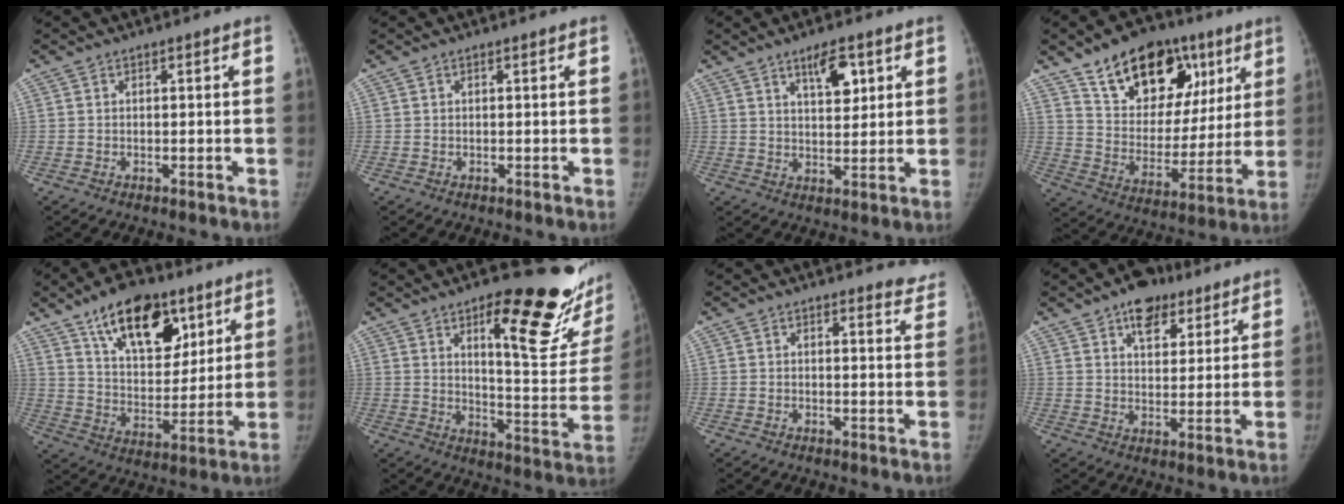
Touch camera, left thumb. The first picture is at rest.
{"total": 0.0}
{"total": 6.5, "force": [3.5, 2.6, 4.9], "torque": [-0.064, -0.023, 0.057]}
{"total": 22.7, "force": [12.7, 13.7, 12.8], "torque": [-0.149, -0.027, 0.208]}
{"total": 18.4, "force": [10.8, 9.6, 11.5], "torque": [-0.132, -0.052, 0.182]}
{"total": 23.7, "force": [13.5, 6.8, 18.2], "torque": [-0.194, -0.078, 0.190]}
{"total": 5.2, "force": [5.0, 1.3, 0.6], "torque": [0.019, -0.032, 0.032]}
{"total": 9.8, "force": [6.1, 5.5, 5.2], "torque": [-0.045, -0.025, 0.092]}